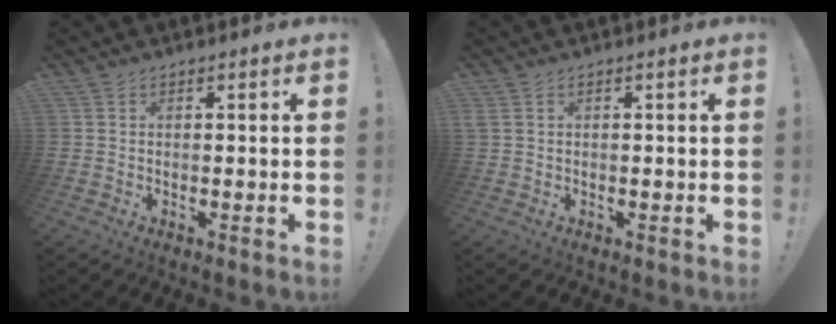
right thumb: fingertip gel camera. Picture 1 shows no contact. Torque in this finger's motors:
{"motor_torque": [-0.13, -0.28, 0.13, 0.09, 0.02]}